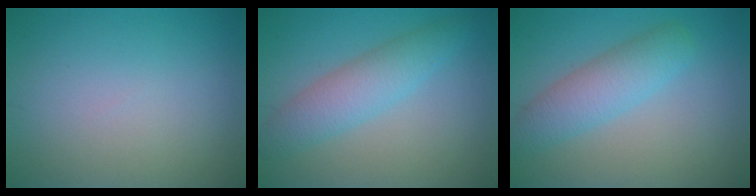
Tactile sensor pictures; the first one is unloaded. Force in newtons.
{"total": 4.1, "press": 4.1, "slide": 0.1}
{"total": 4.2, "press": 4.2, "slide": 0.1}